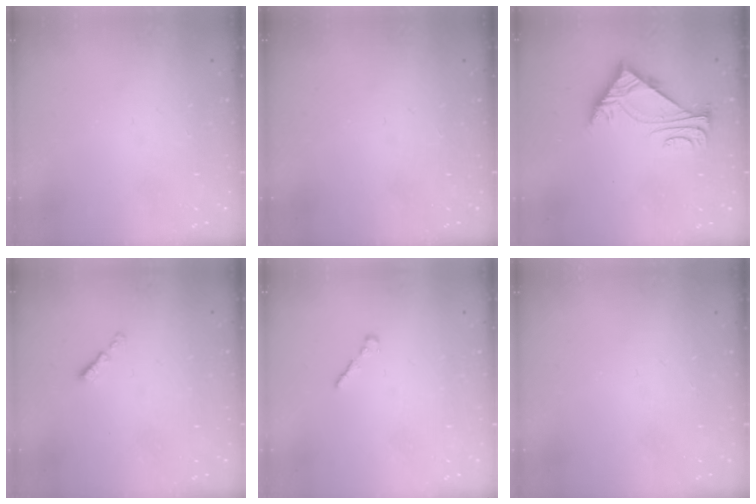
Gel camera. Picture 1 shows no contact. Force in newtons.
{"total": 0.0}
{"total": 6.4, "press": 6.3, "slide": 1.0}
{"total": 0.7, "press": 0.5, "slide": 0.4}
{"total": 1.0, "press": 0.9, "slide": 0.5}
{"total": 0.0}